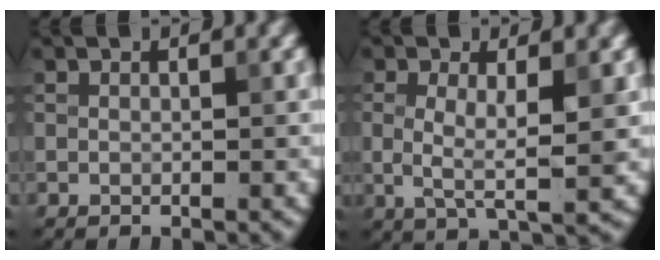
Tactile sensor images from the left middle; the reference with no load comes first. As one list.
[{"total": 4.1, "force": [0.1, 1.2, 3.9], "torque": [-0.084, -0.005, 0.001]}]